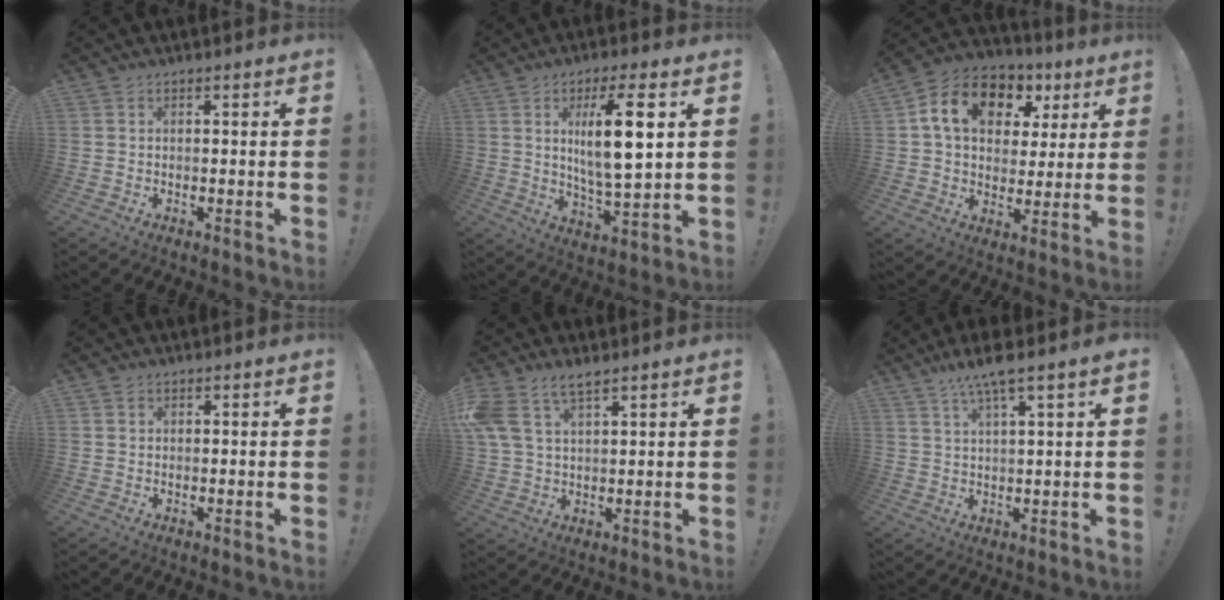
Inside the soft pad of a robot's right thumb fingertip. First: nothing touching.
{"total": 13.8, "force": [3.7, 2.9, 13.0], "torque": [-0.221, -0.016, 0.047]}
{"total": 15.6, "force": [6.0, 11.1, 9.2], "torque": [-0.144, -0.008, 0.111]}
{"total": 0.7, "force": [0.4, 0.6, 0.0], "torque": [0.009, -0.003, 0.007]}
{"total": 7.1, "force": [4.9, 3.1, 4.2], "torque": [-0.090, -0.015, 0.094]}
{"total": 7.1, "force": [4.8, 0.3, 5.2], "torque": [-0.096, -0.022, 0.079]}